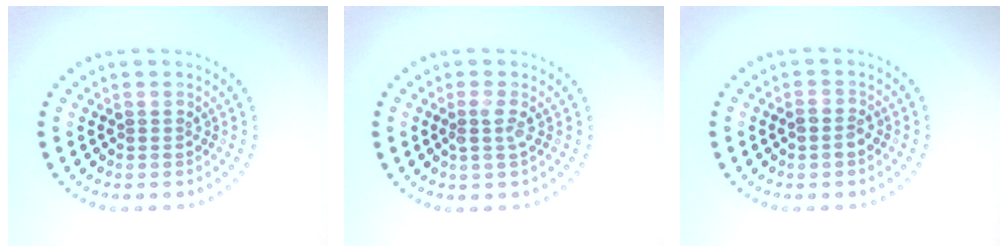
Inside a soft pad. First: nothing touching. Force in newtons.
{"total": 1.3, "press": 1.1, "slide": 0.7}
{"total": 1.3, "press": 1.3, "slide": 0.3}